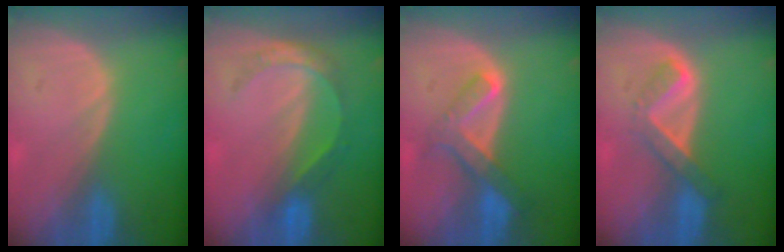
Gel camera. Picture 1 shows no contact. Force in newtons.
{"total": 5.6, "press": 4.8, "slide": 2.8}
{"total": 6.6, "press": 5.7, "slide": 3.2}
{"total": 5.2, "press": 4.5, "slide": 2.6}